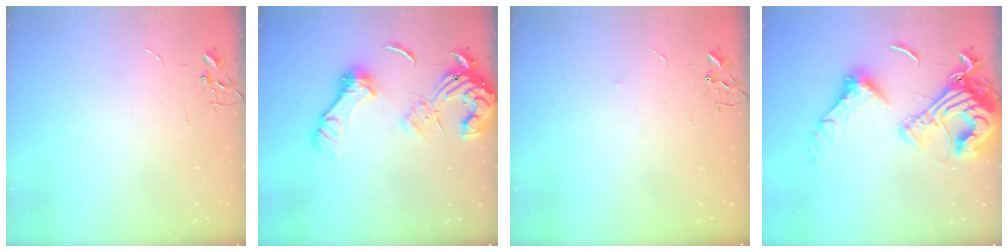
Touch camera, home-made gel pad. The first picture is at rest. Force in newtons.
{"total": 15.7, "press": 15.6, "slide": 1.9}
{"total": 2.6, "press": 2.5, "slide": 0.4}
{"total": 21.7, "press": 21.5, "slide": 2.5}